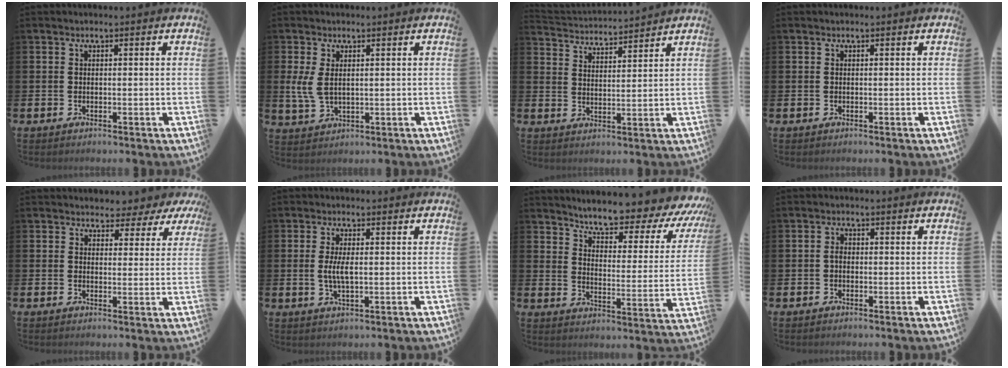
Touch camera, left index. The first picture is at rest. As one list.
[{"total": 3.8, "force": [1.4, 2.1, 2.8], "torque": [-0.053, 0.005, 0.023]}, {"total": 3.8, "force": [3.8, 0.3, -0.4], "torque": [-0.010, -0.031, 0.065]}, {"total": 0.0}, {"total": 3.2, "force": [2.5, 1.9, 0.2], "torque": [-0.003, -0.018, 0.039]}, {"total": 3.4, "force": [0.3, 1.3, 3.1], "torque": [-0.061, 0.004, 0.003]}, {"total": 7.1, "force": [6.5, 1.0, 2.5], "torque": [-0.069, -0.057, 0.103]}, {"total": 1.3, "force": [-0.2, 0.8, 0.9], "torque": [-0.010, 0.001, -0.007]}]